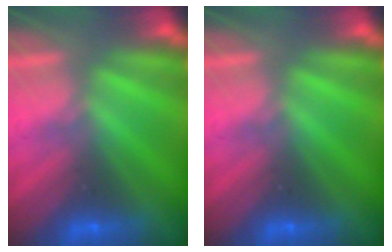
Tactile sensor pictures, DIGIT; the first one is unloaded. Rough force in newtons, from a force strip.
{"total": 0.0}